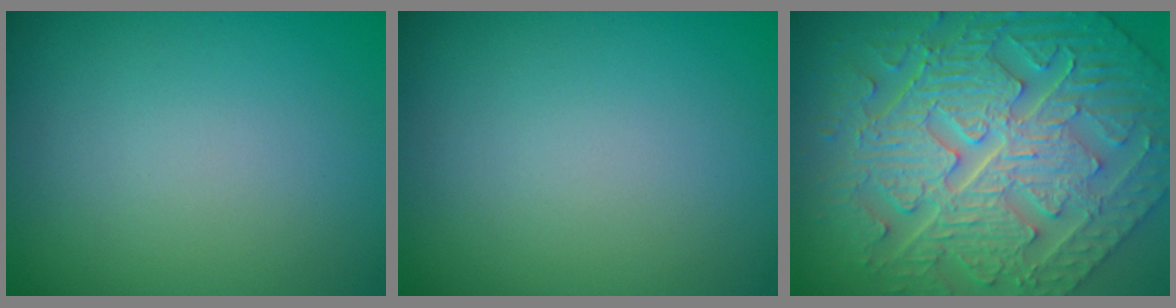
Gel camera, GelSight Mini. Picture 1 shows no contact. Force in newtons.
{"total": 0.0}
{"total": 9.2, "press": 7.5, "slide": 5.4}